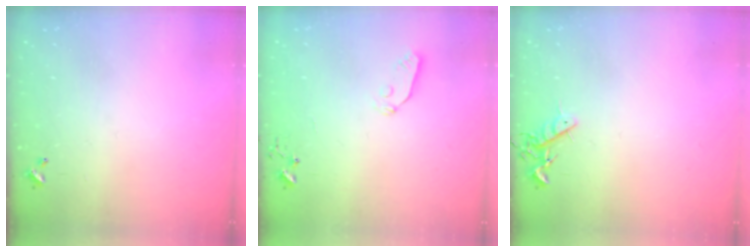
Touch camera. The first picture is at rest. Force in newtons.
{"total": 3.8, "press": 3.7, "slide": 0.5}
{"total": 7.4, "press": 7.4, "slide": 0.9}